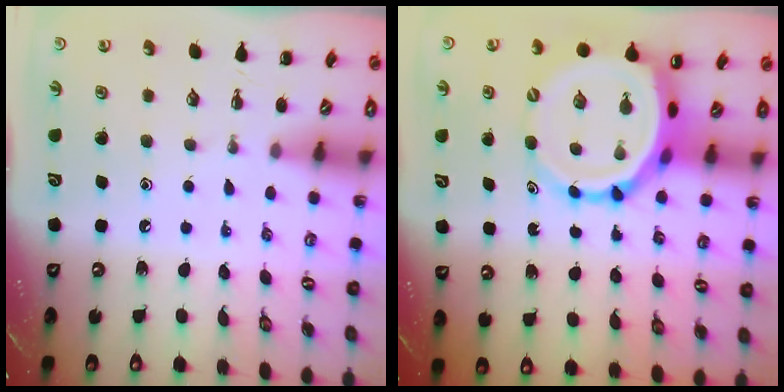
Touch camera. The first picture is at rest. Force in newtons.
{"total": 9.1, "press": 8.9, "slide": 1.9}